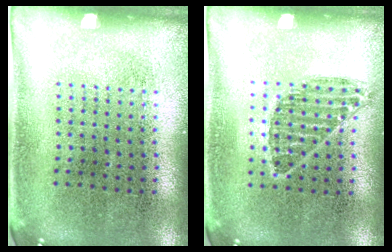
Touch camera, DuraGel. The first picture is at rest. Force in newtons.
{"total": 0.7, "press": 0.7, "slide": 0.2}